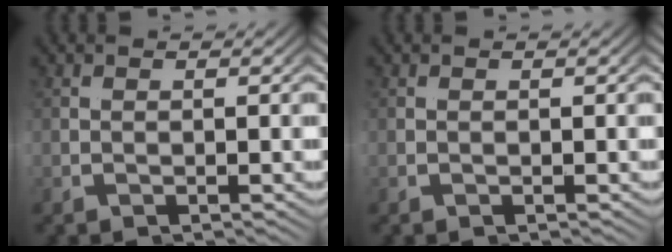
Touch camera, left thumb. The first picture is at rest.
{"total": 0.0}